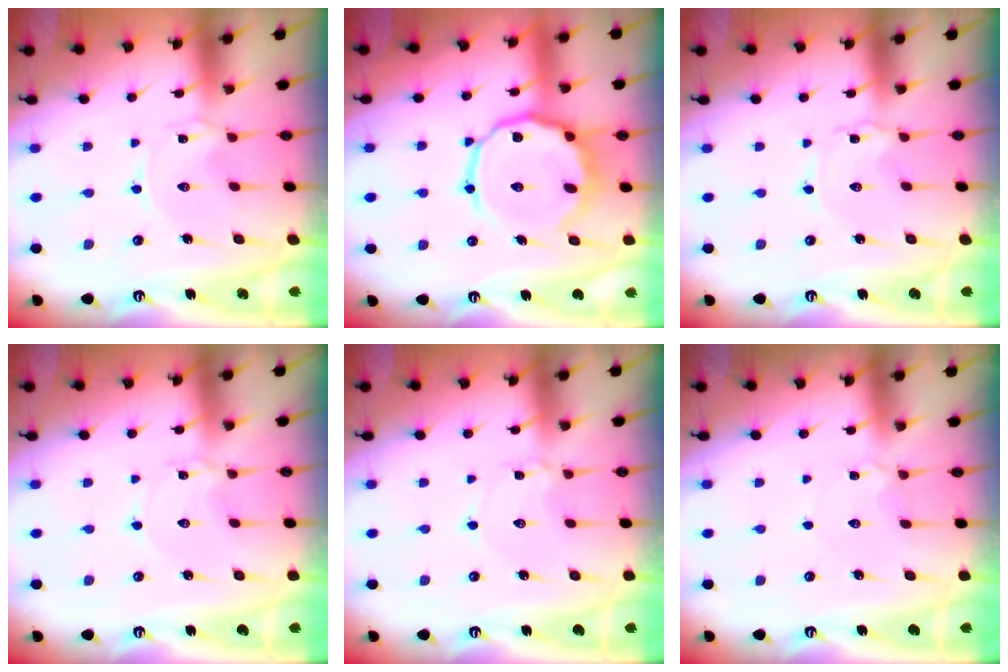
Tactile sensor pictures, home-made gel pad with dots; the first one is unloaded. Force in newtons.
{"total": 14.2, "press": 14.0, "slide": 1.8}
{"total": 1.2, "press": 1.1, "slide": 0.2}
{"total": 1.6, "press": 1.6, "slide": 0.2}
{"total": 2.0, "press": 2.0, "slide": 0.2}
{"total": 3.5, "press": 3.4, "slide": 0.3}